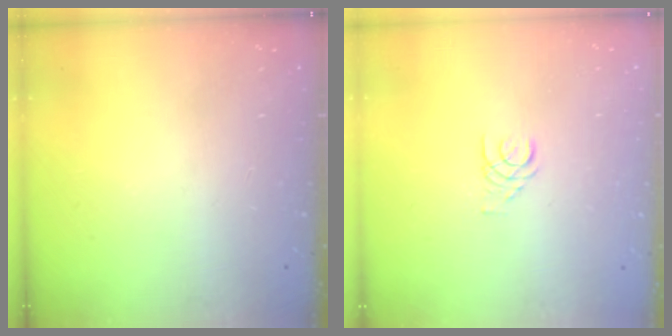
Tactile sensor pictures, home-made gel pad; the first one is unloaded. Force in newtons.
{"total": 1.4, "press": 1.4, "slide": 0.2}